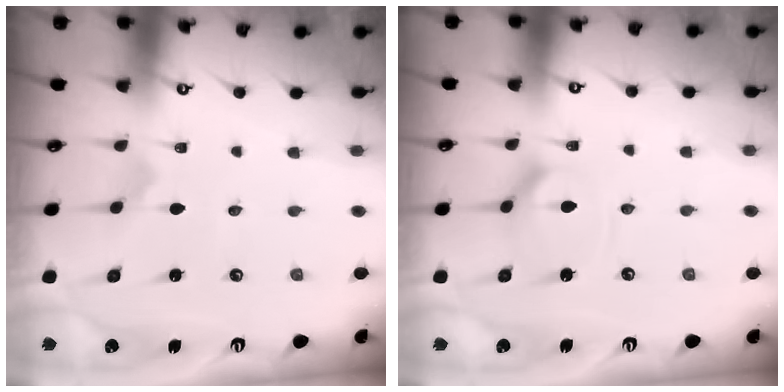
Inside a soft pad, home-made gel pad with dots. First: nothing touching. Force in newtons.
{"total": 7.6, "press": 7.6, "slide": 0.5}